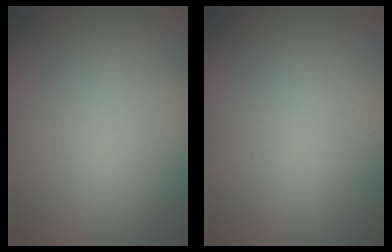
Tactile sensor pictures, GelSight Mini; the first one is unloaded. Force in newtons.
{"total": 0.0}